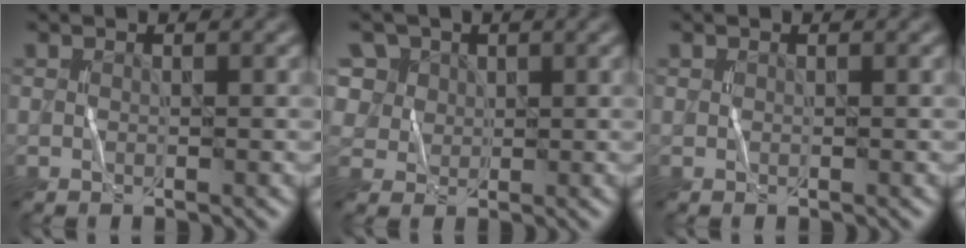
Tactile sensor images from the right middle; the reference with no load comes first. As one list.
[{"total": 6.9, "force": [3.5, 5.3, 2.5], "torque": [-0.065, 0.011, 0.058]}, {"total": 0.0}]